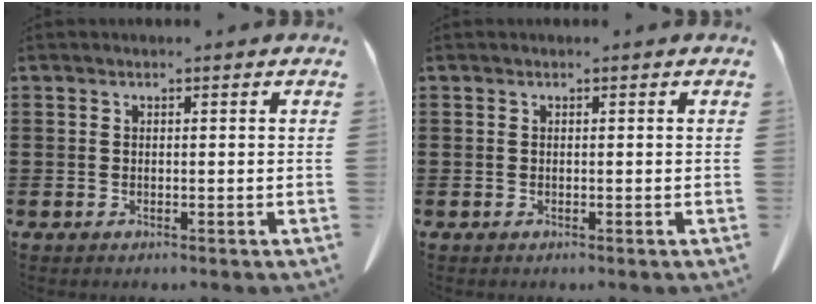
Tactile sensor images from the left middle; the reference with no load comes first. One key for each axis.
{"total": 0.0}